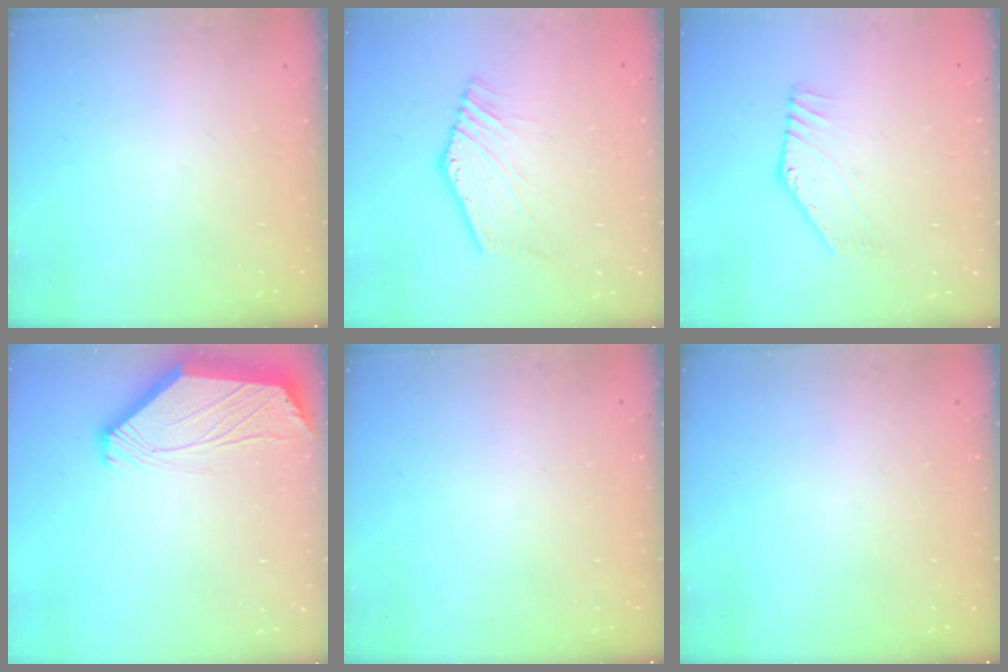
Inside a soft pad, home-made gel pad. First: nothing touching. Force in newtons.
{"total": 0.6, "press": 0.0, "slide": 0.6}
{"total": 2.8, "press": 2.8, "slide": 0.2}
{"total": 2.6, "press": 2.5, "slide": 0.6}
{"total": 0.0}
{"total": 0.0}